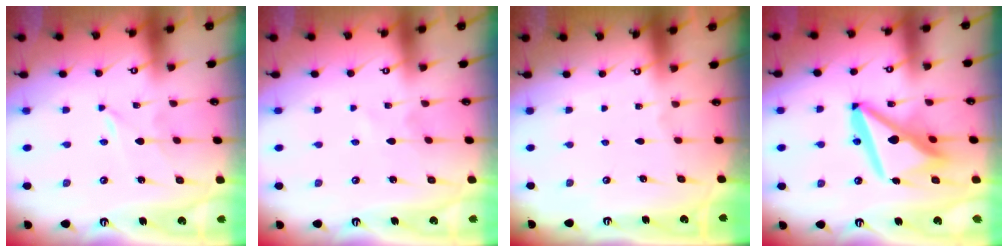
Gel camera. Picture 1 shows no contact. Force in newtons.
{"total": 1.1, "press": 1.1, "slide": 0.2}
{"total": 0.0}
{"total": 16.0, "press": 15.9, "slide": 1.8}